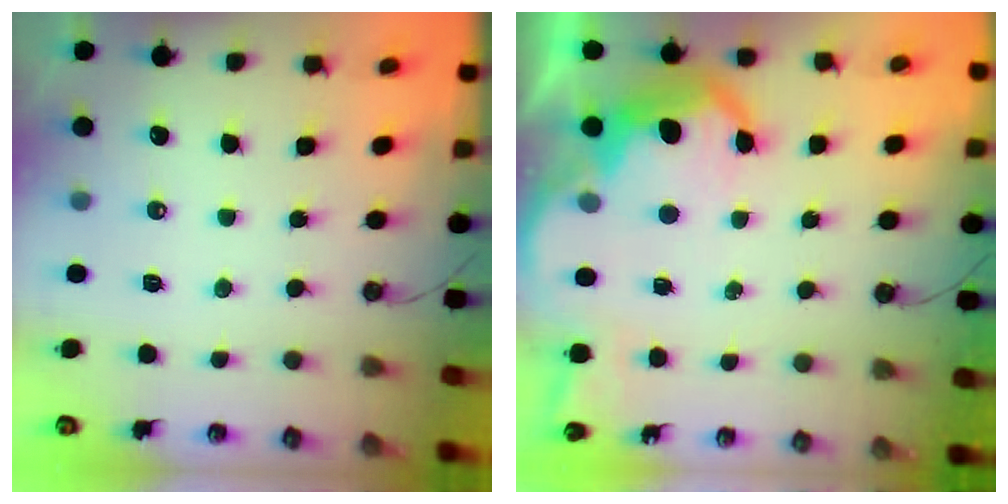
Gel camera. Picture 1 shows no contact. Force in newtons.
{"total": 11.1, "press": 11.0, "slide": 0.7}